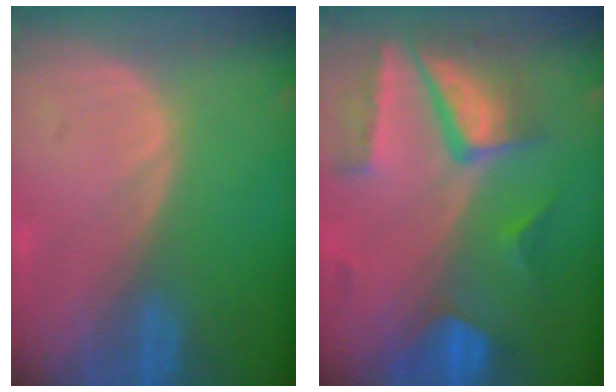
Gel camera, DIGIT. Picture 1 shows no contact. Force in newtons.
{"total": 10.2, "press": 8.6, "slide": 5.4}